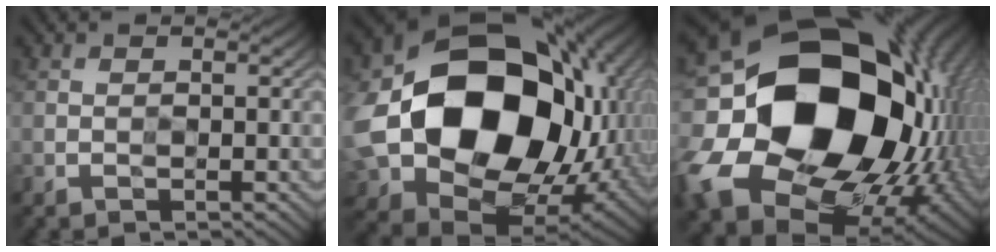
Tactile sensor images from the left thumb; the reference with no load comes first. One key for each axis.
{"total": 22.0, "fx": 1.6, "fy": 17.6, "fz": 13.1, "tx": -0.337, "ty": -0.061, "tz": 0.076}
{"total": 23.0, "fx": 0.3, "fy": 18.4, "fz": 13.8, "tx": -0.330, "ty": -0.053, "tz": 0.021}